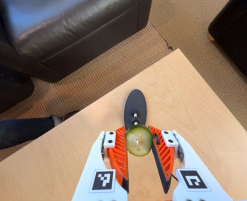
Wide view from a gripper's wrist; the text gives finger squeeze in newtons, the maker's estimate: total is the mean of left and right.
{"total": 9.9, "left": 9.9, "right": 10.0}